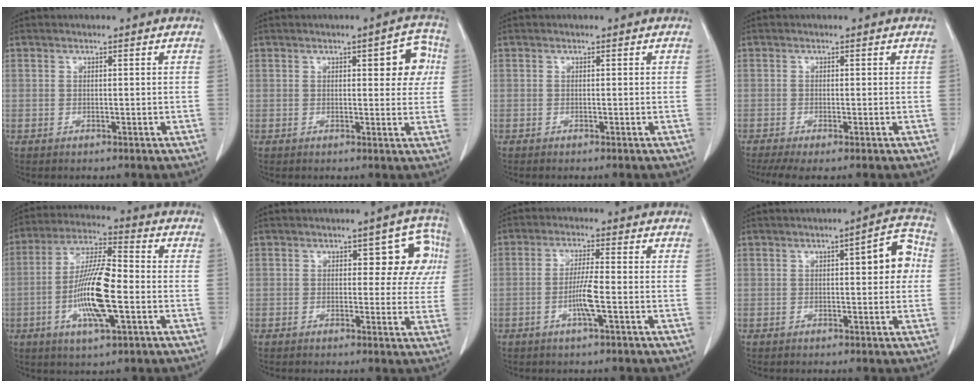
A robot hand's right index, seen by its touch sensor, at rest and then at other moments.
{"total": 5.8, "force": [1.6, 2.0, 5.2], "torque": [-0.049, 0.013, 0.015]}
{"total": 0.0}
{"total": 3.5, "force": [-2.3, 0.6, 2.6], "torque": [-0.048, -0.010, -0.041]}
{"total": 13.1, "force": [-2.9, 2.3, 12.5], "torque": [-0.243, 0.000, -0.053]}
{"total": 7.7, "force": [1.8, 4.0, 6.3], "torque": [-0.050, 0.027, 0.020]}
{"total": 4.6, "force": [-1.3, -0.2, 4.4], "torque": [-0.087, -0.002, -0.025]}
{"total": 6.6, "force": [1.0, 1.8, 6.3], "torque": [-0.073, 0.019, 0.009]}